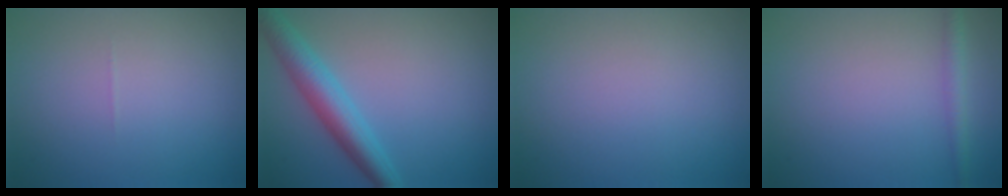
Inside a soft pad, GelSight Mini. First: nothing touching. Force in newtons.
{"total": 4.5, "press": 4.5, "slide": 0.1}
{"total": 0.0}
{"total": 1.6, "press": 1.6, "slide": 0.1}